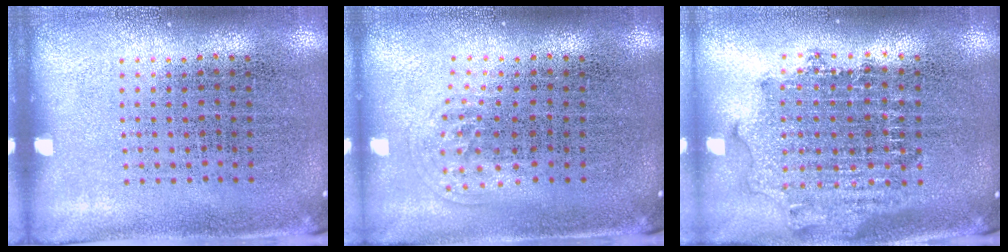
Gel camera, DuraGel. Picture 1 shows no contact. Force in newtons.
{"total": 1.0, "press": 0.7, "slide": 0.8}
{"total": 1.8, "press": 1.4, "slide": 1.1}